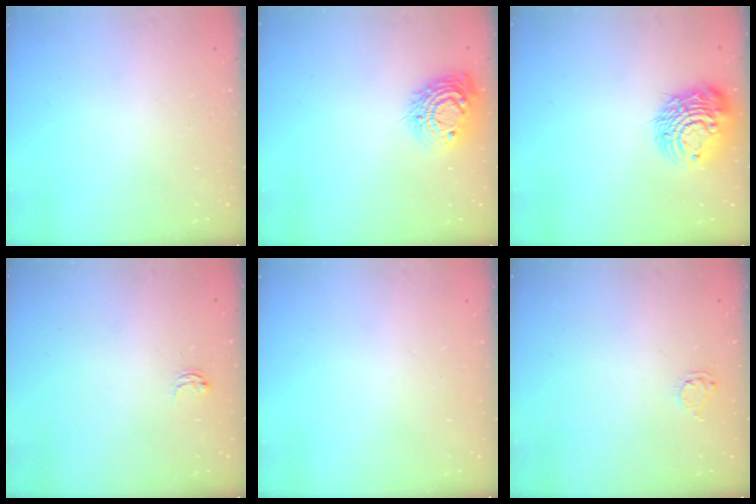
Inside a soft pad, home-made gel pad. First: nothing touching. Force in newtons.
{"total": 13.2, "press": 13.2, "slide": 0.8}
{"total": 12.1, "press": 12.0, "slide": 1.4}
{"total": 2.9, "press": 2.9, "slide": 0.4}
{"total": 0.0}
{"total": 3.8, "press": 3.8, "slide": 0.2}